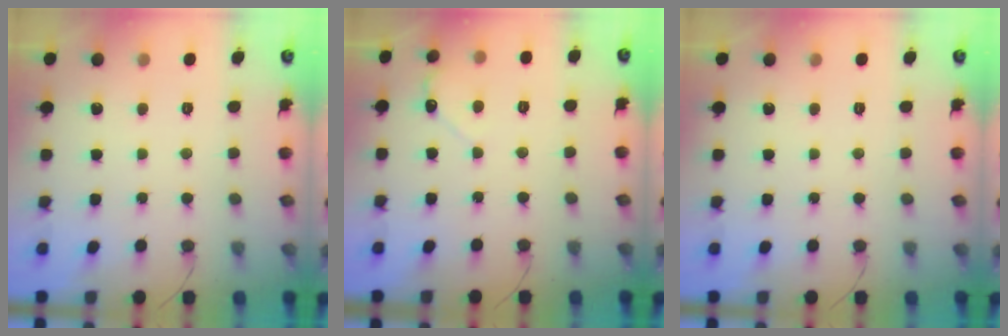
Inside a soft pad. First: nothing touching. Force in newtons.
{"total": 2.8, "press": 2.7, "slide": 0.3}
{"total": 0.0}